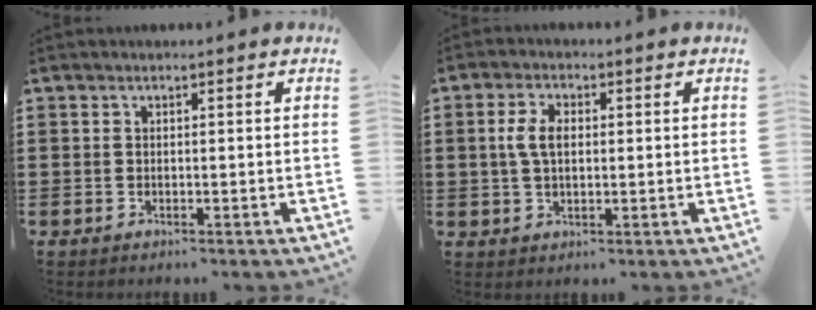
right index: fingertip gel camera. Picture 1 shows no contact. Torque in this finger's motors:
{"motor_torque": [0.66, -0.36, 0.30, 0.15]}